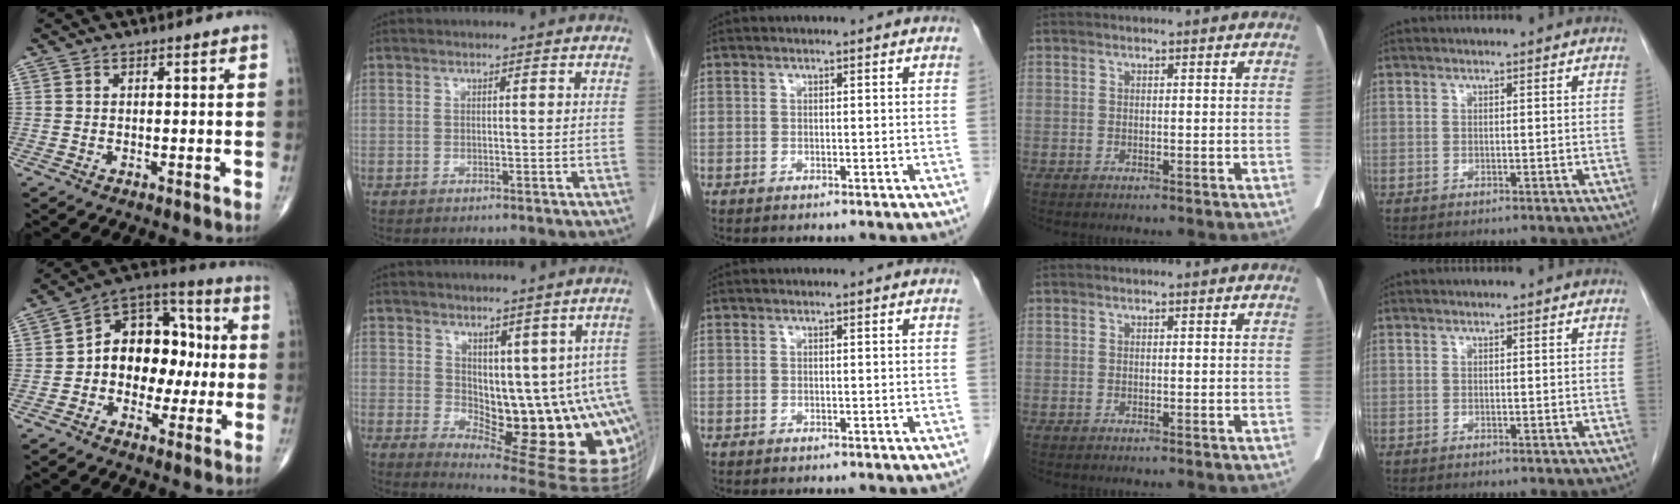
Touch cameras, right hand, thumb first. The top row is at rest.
{"thumb": {"total": 15.3, "force": [-0.6, 11.0, 10.6], "torque": [-0.112, 0.044, -0.019]}, "index": {"total": 15.2, "force": [-0.1, 7.1, 13.5], "torque": [-0.138, -0.003, 0.015]}}